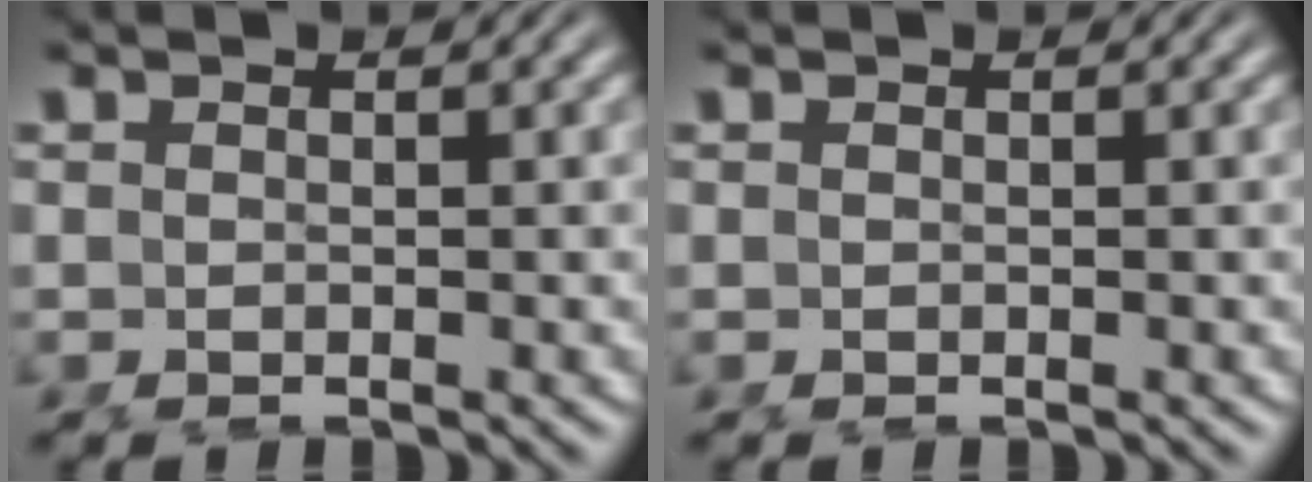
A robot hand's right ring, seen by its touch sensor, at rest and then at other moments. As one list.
[{"total": 0.0}]